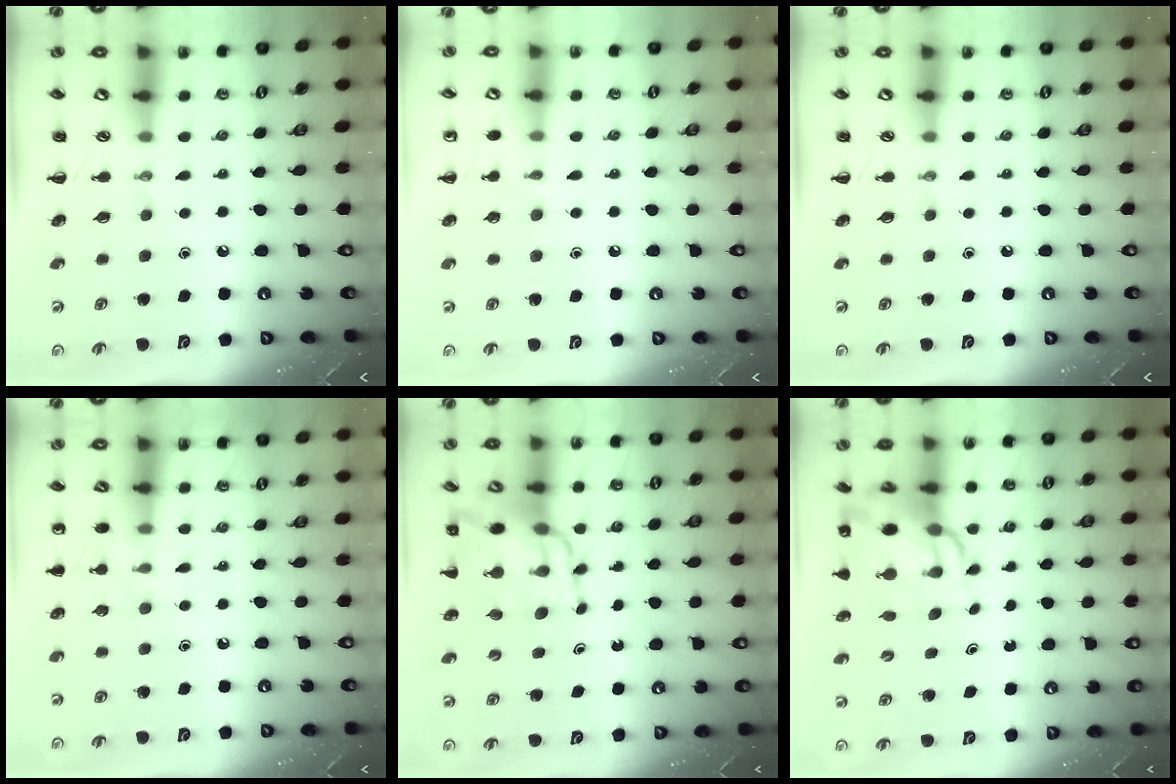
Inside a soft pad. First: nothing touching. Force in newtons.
{"total": 4.3, "press": 4.1, "slide": 1.3}
{"total": 0.0}
{"total": 6.3, "press": 6.1, "slide": 1.6}
{"total": 12.1, "press": 11.7, "slide": 3.2}
{"total": 11.5, "press": 11.1, "slide": 3.0}